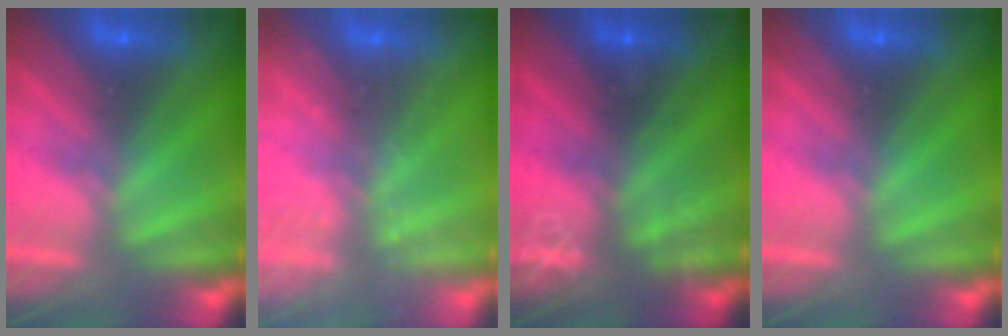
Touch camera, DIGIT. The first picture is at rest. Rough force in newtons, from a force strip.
{"total": 2.1}
{"total": 3.0}
{"total": 0.0}